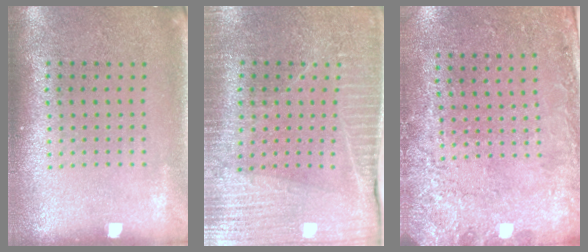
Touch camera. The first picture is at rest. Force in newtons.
{"total": 3.5, "press": 3.5, "slide": 0.4}
{"total": 2.7, "press": 2.0, "slide": 1.8}